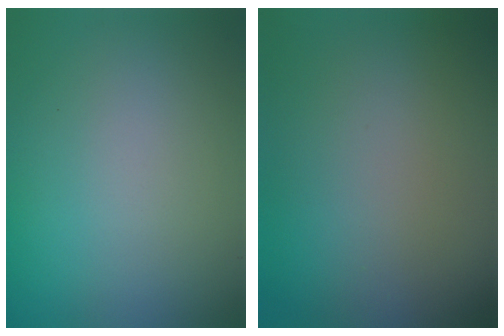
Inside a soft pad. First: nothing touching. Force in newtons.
{"total": 0.0}